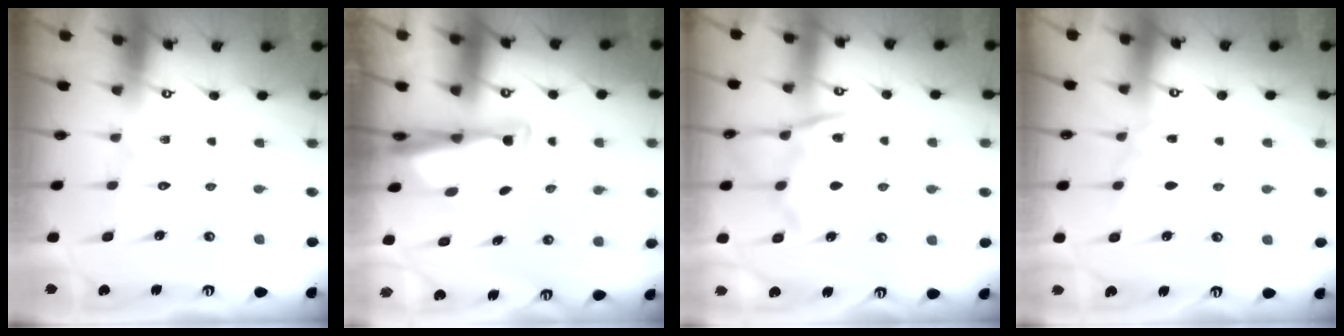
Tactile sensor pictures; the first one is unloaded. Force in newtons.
{"total": 2.9, "press": 2.8, "slide": 0.9}
{"total": 11.5, "press": 11.4, "slide": 1.0}
{"total": 4.8, "press": 4.7, "slide": 0.4}